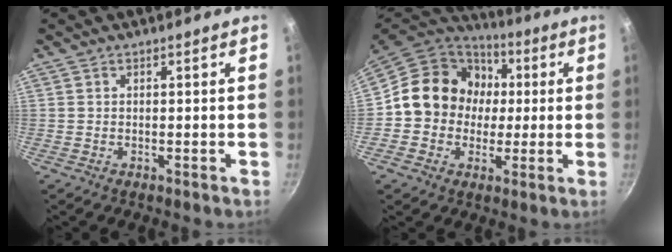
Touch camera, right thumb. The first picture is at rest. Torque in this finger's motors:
{"motor_torque": [0.16, 0.50, 0.59, -0.97, 0.26]}